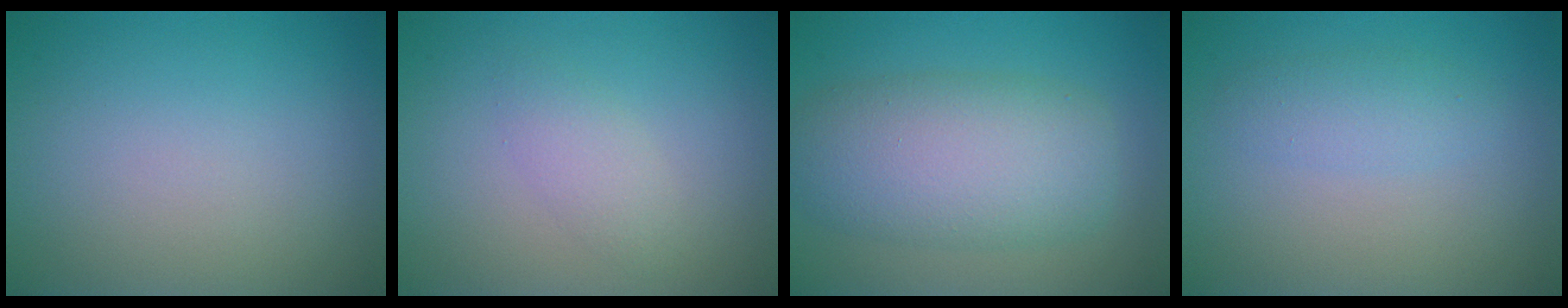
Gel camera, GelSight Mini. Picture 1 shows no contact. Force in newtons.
{"total": 1.8, "press": 1.8, "slide": 0.0}
{"total": 7.7, "press": 7.7, "slide": 0.1}
{"total": 1.8, "press": 1.8, "slide": 0.0}